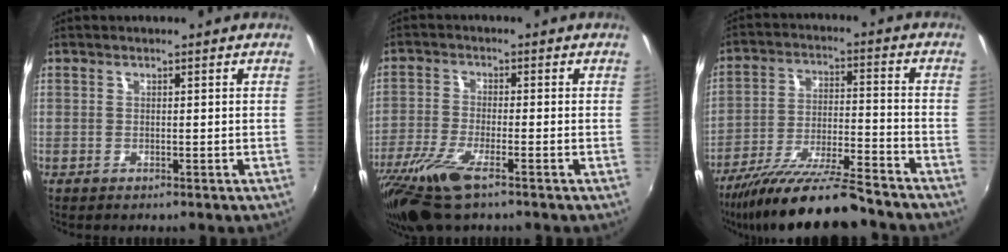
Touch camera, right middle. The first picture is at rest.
{"total": 10.9, "force": [-7.2, 2.5, 7.8], "torque": [-0.179, -0.038, -0.140]}
{"total": 17.6, "force": [-15.0, 1.7, 9.0], "torque": [-0.179, -0.036, -0.248]}